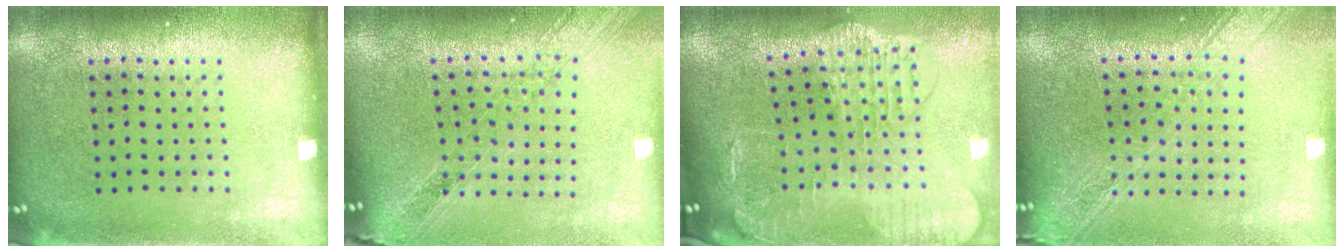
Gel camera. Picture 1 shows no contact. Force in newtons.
{"total": 1.2, "press": 1.1, "slide": 0.3}
{"total": 2.5, "press": 2.2, "slide": 1.2}
{"total": 2.1, "press": 1.8, "slide": 1.1}